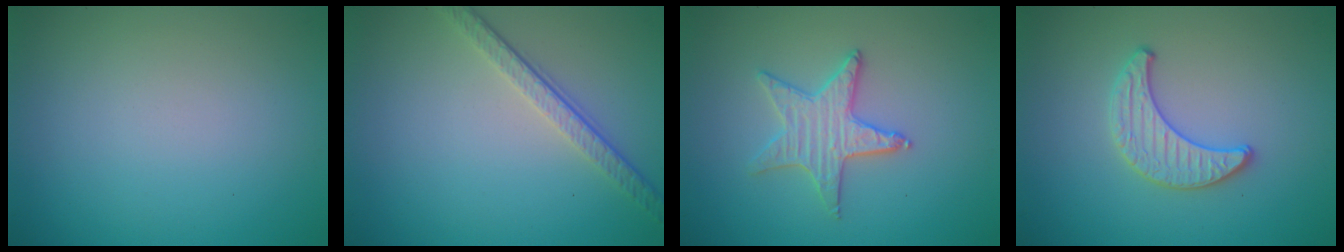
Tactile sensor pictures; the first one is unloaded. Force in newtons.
{"total": 3.5, "press": 2.6, "slide": 2.4}
{"total": 2.4, "press": 2.4, "slide": 0.2}
{"total": 2.0, "press": 2.0, "slide": 0.1}